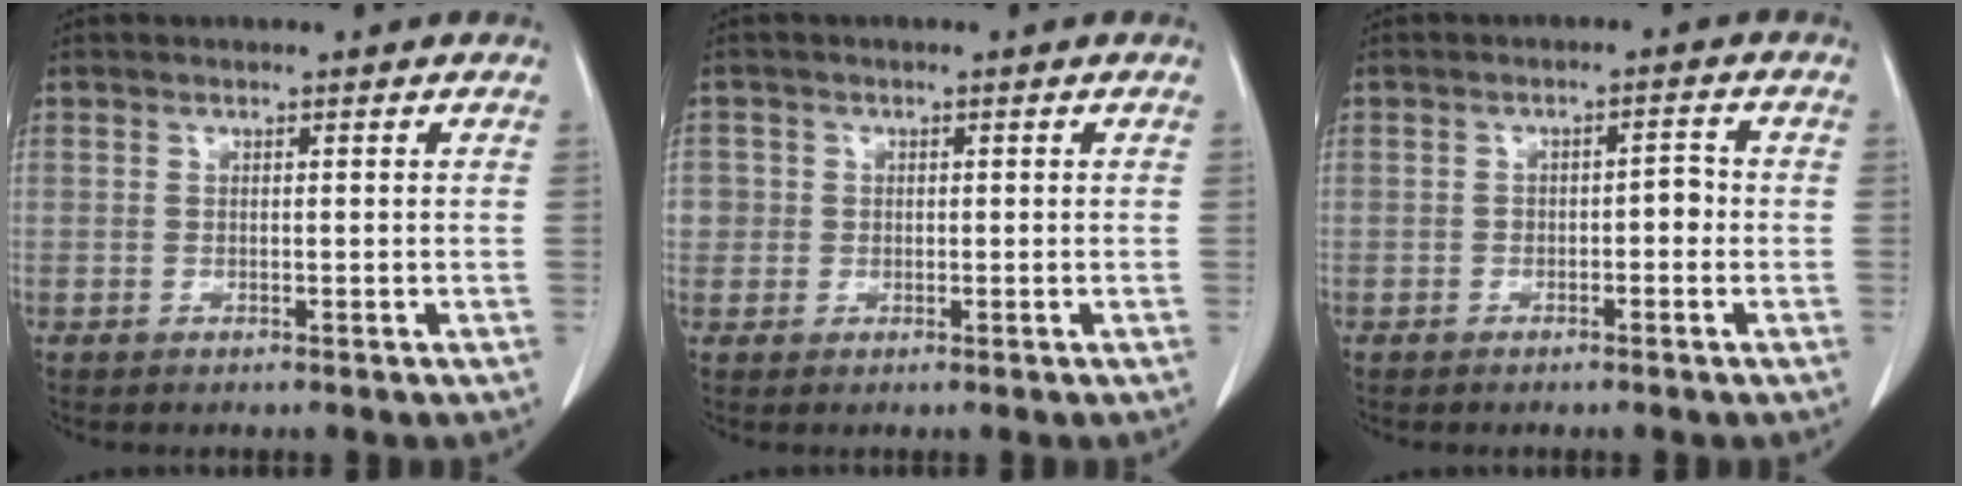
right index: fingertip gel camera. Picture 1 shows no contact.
{"total": 2.4, "force": [-0.1, 2.4, 0.2], "torque": [0.006, 0.007, -0.001]}
{"total": 2.4, "force": [-0.8, 1.1, 1.9], "torque": [-0.027, 0.013, -0.011]}